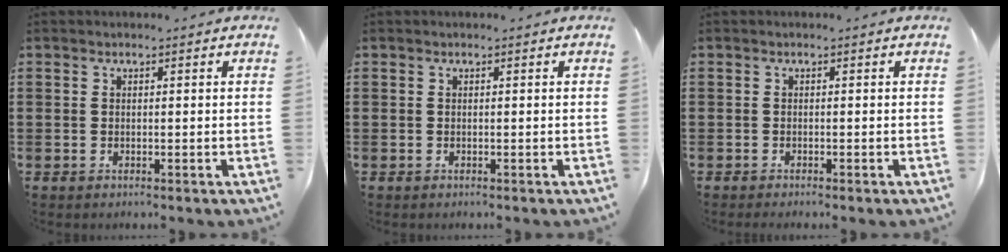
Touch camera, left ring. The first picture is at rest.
{"total": 0.0}
{"total": 0.6, "force": [-0.5, 0.0, 0.3], "torque": [-0.005, -0.003, -0.010]}